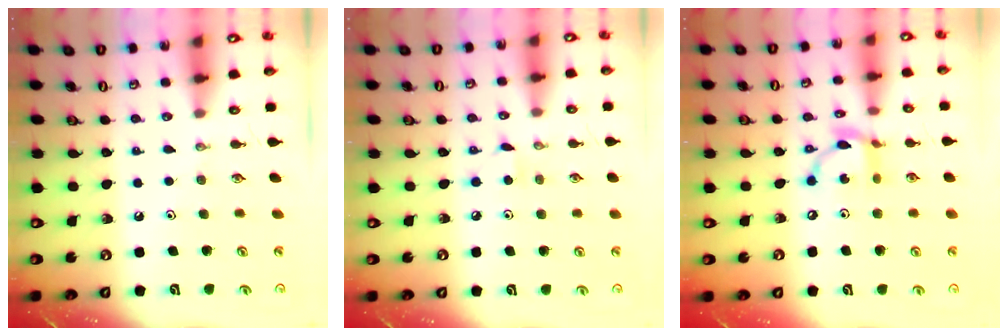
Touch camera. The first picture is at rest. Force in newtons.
{"total": 3.1, "press": 3.1, "slide": 0.4}
{"total": 9.4, "press": 9.4, "slide": 0.3}